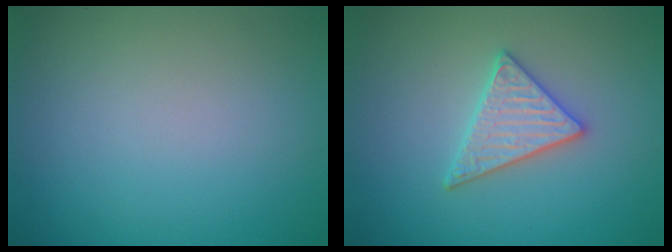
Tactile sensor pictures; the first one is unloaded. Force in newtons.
{"total": 2.9, "press": 2.8, "slide": 0.5}